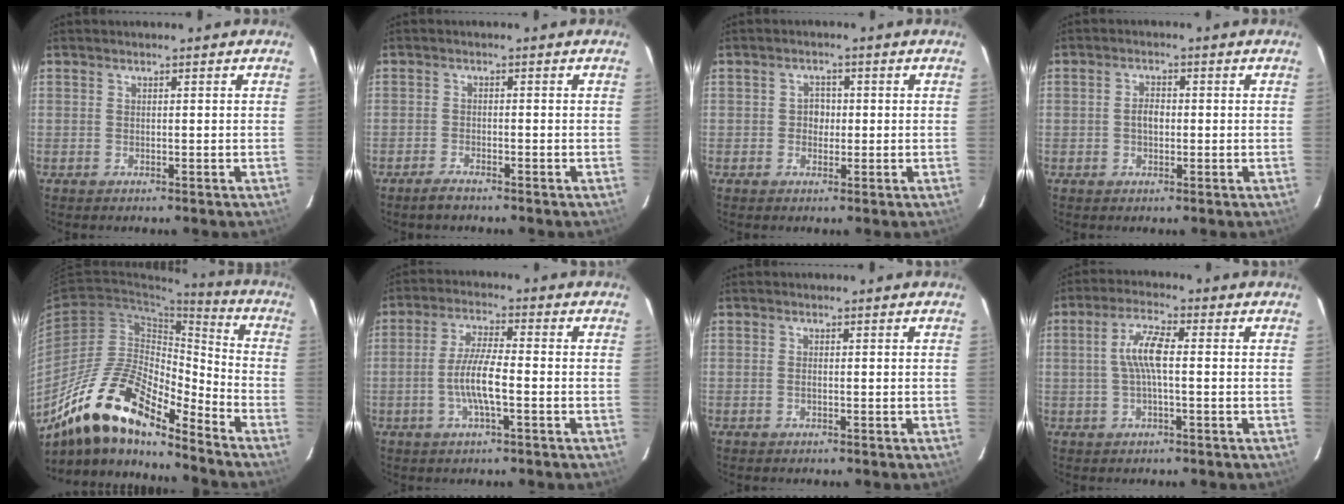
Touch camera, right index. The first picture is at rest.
{"total": 2.2, "force": [-1.9, 0.4, 1.0], "torque": [-0.032, -0.001, -0.038]}
{"total": 2.4, "force": [-0.3, 2.2, 0.8], "torque": [-0.011, 0.008, -0.006]}
{"total": 2.7, "force": [-0.3, 1.8, 1.9], "torque": [-0.035, 0.006, -0.006]}
{"total": 18.8, "force": [-14.3, 5.1, 11.0], "torque": [-0.195, -0.006, -0.271]}
{"total": 7.3, "force": [-2.1, 1.1, 6.9], "torque": [-0.137, -0.001, -0.041]}
{"total": 0.6, "force": [-0.2, 0.2, 0.5], "torque": [-0.011, 0.001, -0.005]}
{"total": 6.0, "force": [-0.1, 1.2, 5.9], "torque": [-0.118, 0.010, 0.001]}